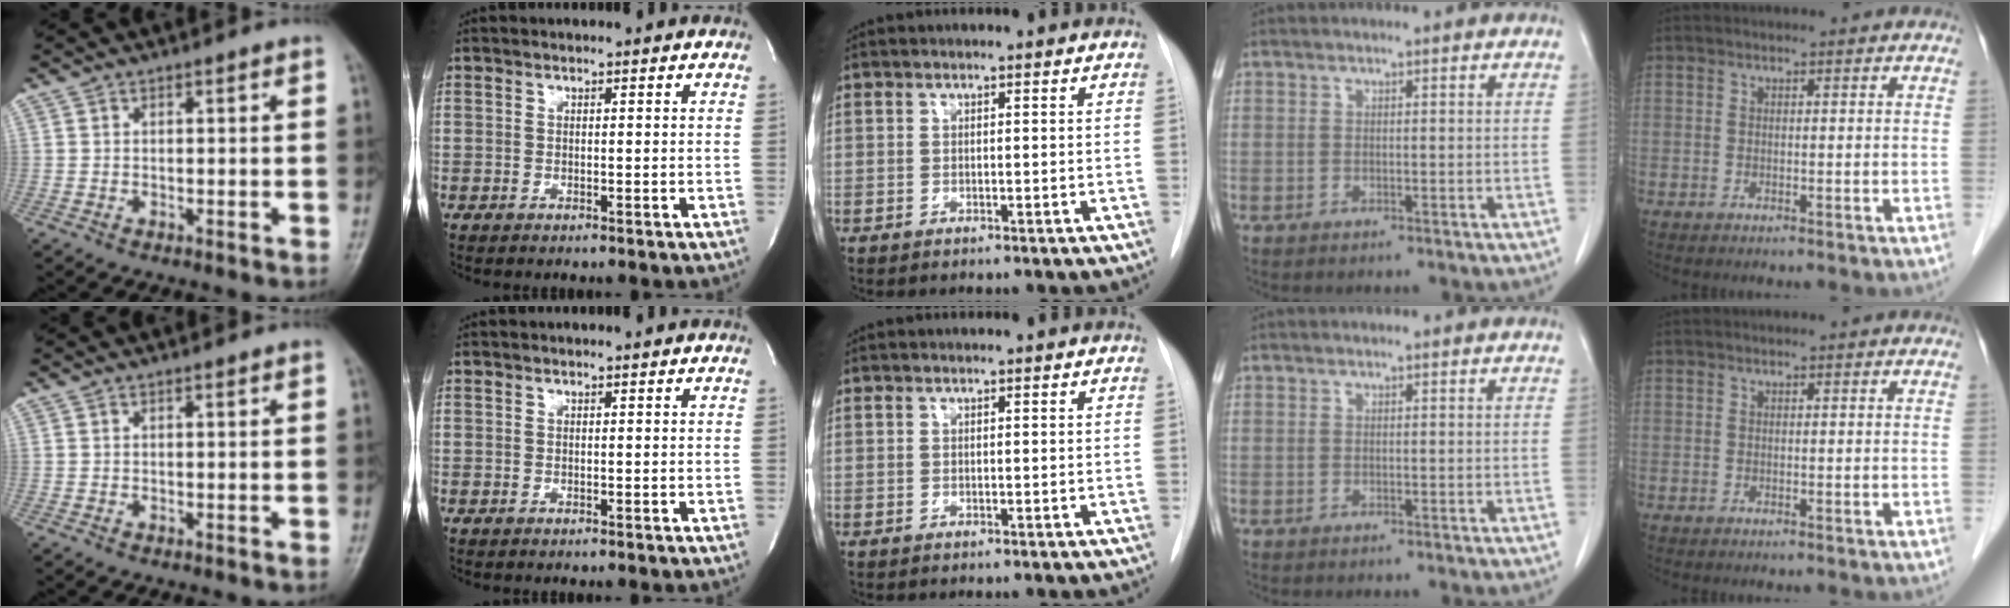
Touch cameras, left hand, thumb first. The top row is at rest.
{}